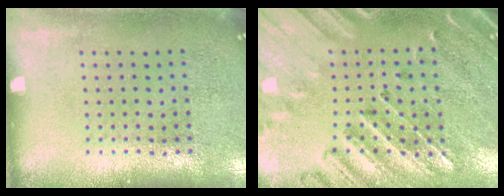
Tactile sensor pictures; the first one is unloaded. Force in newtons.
{"total": 2.9, "press": 2.7, "slide": 1.1}